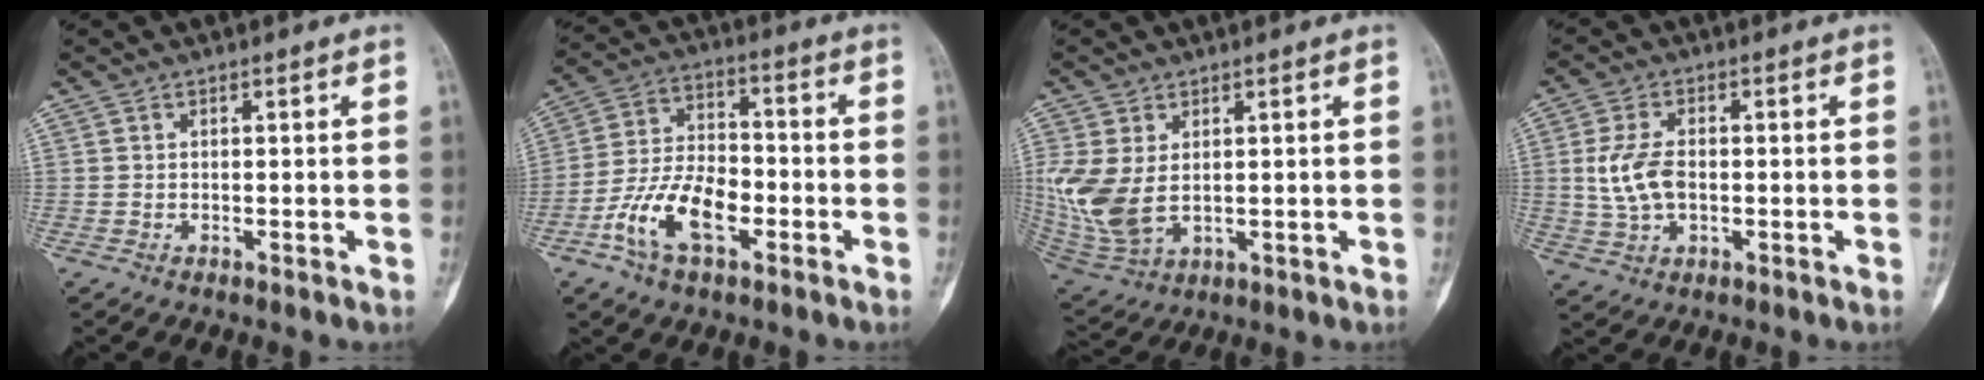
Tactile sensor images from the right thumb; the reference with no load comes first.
{"total": 12.8, "force": [-5.1, 6.8, 9.6], "torque": [-0.176, 0.034, -0.095]}
{"total": 11.8, "force": [1.2, 7.5, 9.0], "torque": [-0.208, -0.008, 0.043]}
{"total": 7.3, "force": [-0.2, 4.3, 5.9], "torque": [-0.122, 0.004, -0.003]}